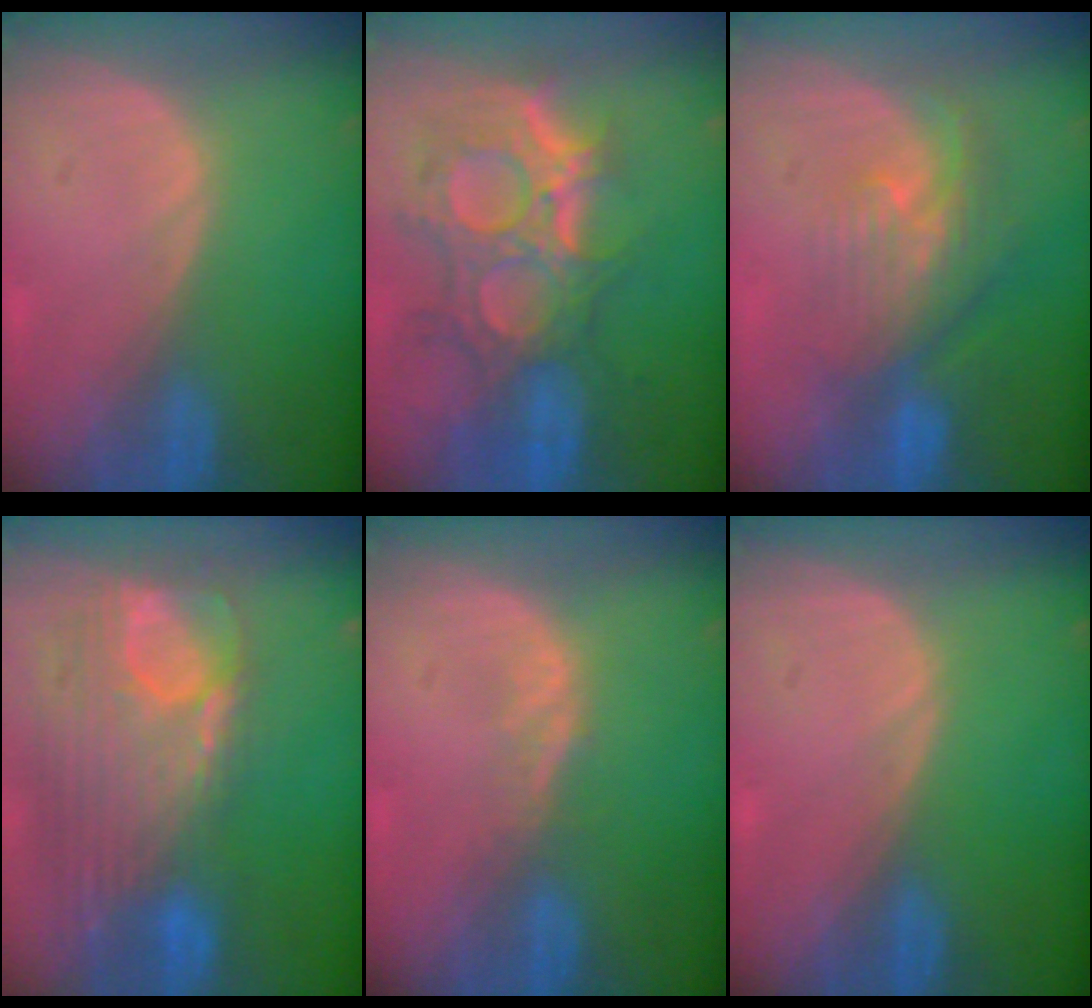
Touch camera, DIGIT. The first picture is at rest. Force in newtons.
{"total": 11.9, "press": 10.7, "slide": 5.2}
{"total": 8.0, "press": 7.2, "slide": 3.6}
{"total": 12.6, "press": 10.7, "slide": 6.6}
{"total": 1.4, "press": 1.4, "slide": 0.1}
{"total": 0.0}